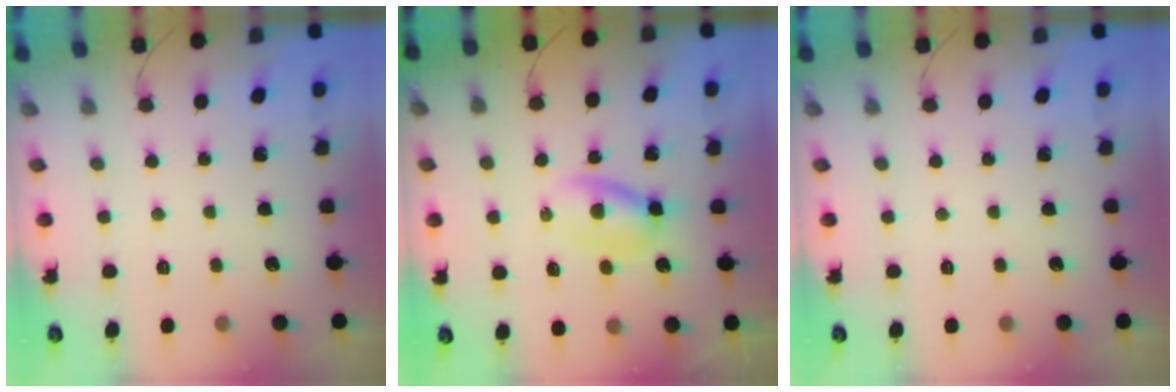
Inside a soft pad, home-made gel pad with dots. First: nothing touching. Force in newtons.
{"total": 3.9, "press": 3.8, "slide": 0.6}
{"total": 0.0}